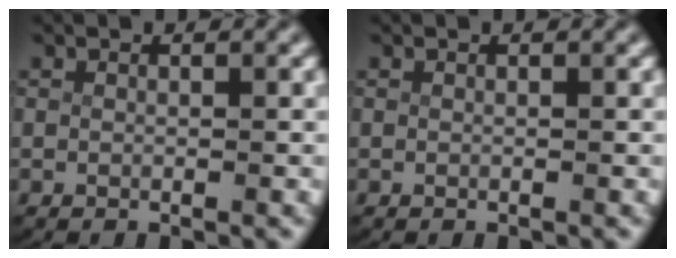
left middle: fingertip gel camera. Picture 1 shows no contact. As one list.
[{"total": 0.0}]